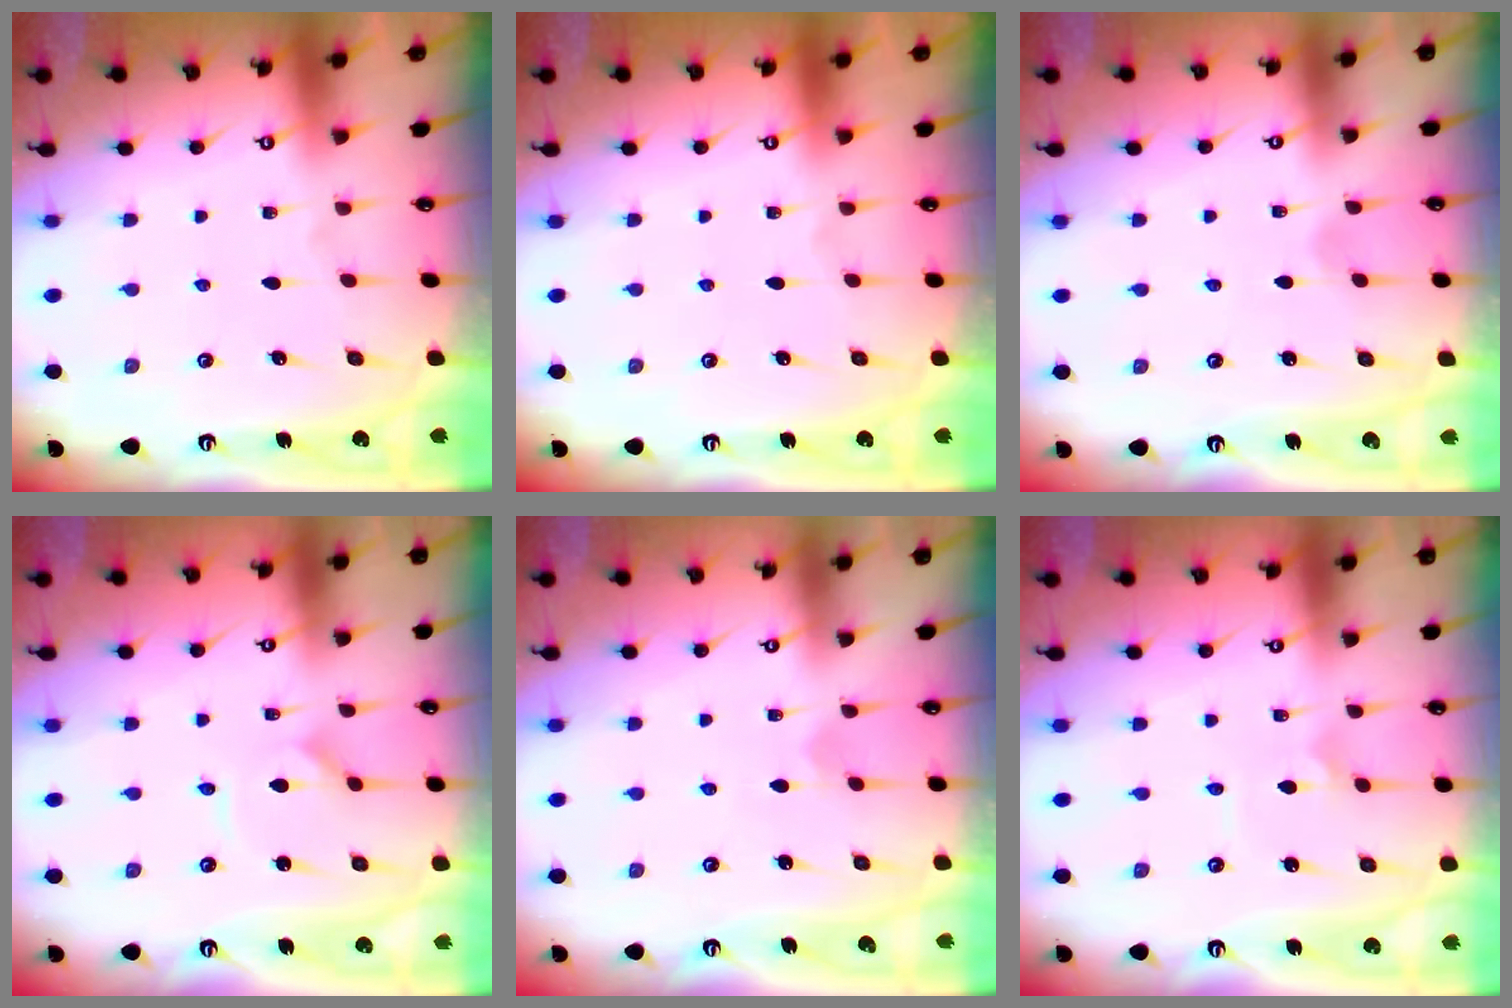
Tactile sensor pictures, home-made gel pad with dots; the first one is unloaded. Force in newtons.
{"total": 0.0}
{"total": 0.9, "press": 0.9, "slide": 0.2}
{"total": 1.5, "press": 1.5, "slide": 0.1}
{"total": 2.7, "press": 2.7, "slide": 0.1}
{"total": 1.4, "press": 1.4, "slide": 0.1}